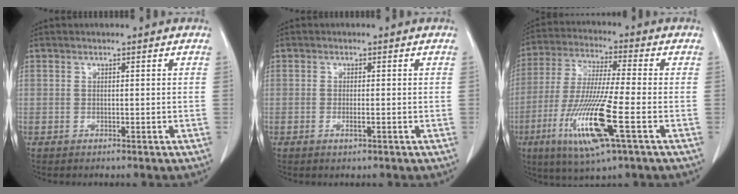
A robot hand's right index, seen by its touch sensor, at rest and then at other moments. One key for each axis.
{"total": 1.3, "fx": -0.5, "fy": 0.3, "fz": 1.2, "tx": -0.023, "ty": -0.002, "tz": -0.008}
{"total": 15.0, "fx": -5.4, "fy": 0.6, "fz": 13.9, "tx": -0.289, "ty": -0.027, "tz": -0.102}